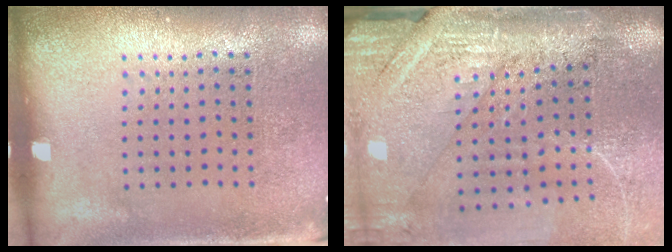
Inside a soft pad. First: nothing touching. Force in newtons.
{"total": 4.4, "press": 3.8, "slide": 2.2}